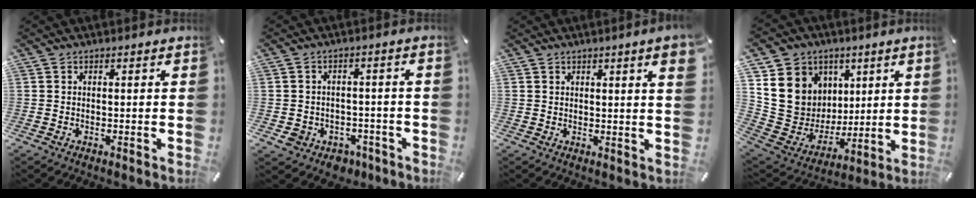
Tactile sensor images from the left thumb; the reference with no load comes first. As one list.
[{"total": 5.2, "force": [-1.9, 4.5, 1.7], "torque": [-0.029, 0.010, -0.034]}, {"total": 3.4, "force": [1.7, 0.3, 2.9], "torque": [-0.048, -0.003, 0.027]}, {"total": 16.5, "force": [5.0, 15.0, 4.6], "torque": [-0.068, -0.039, 0.120]}]